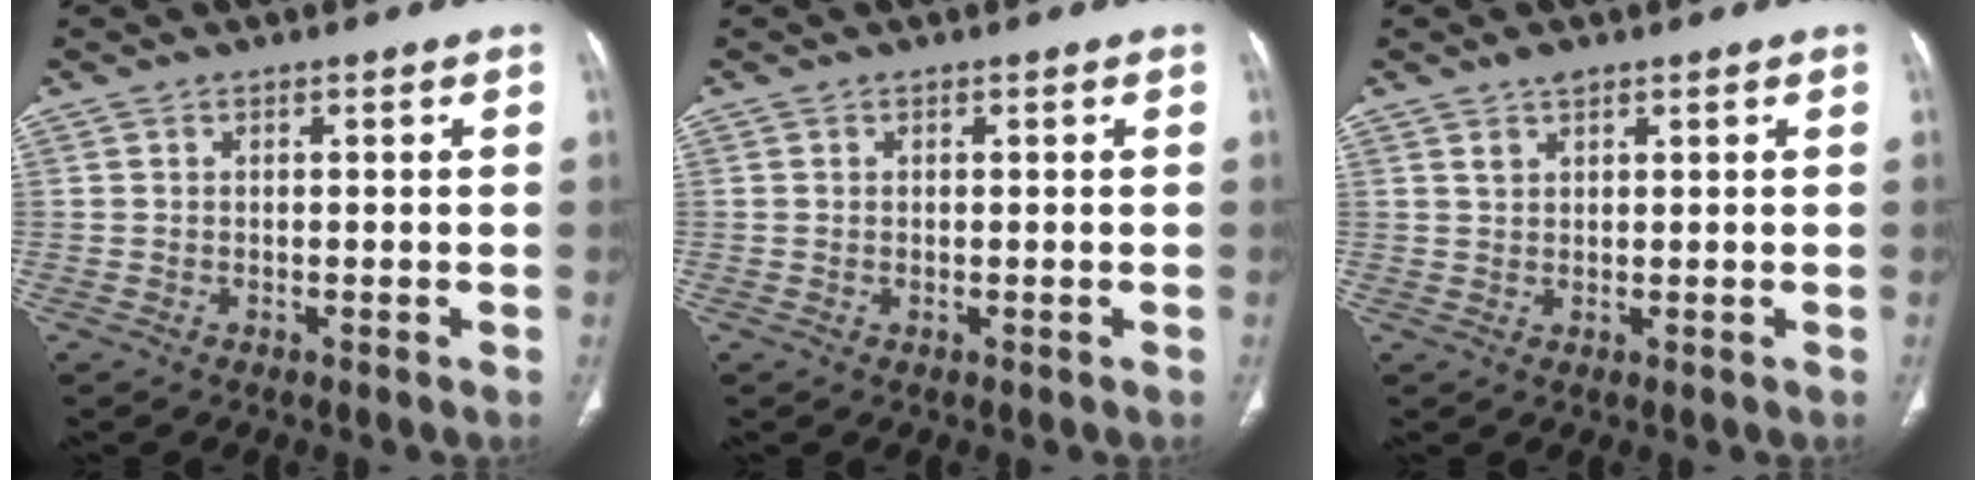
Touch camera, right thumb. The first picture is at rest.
{"total": 0.0}
{"total": 1.9, "force": [1.6, 0.8, 0.8], "torque": [-0.012, -0.009, 0.031]}